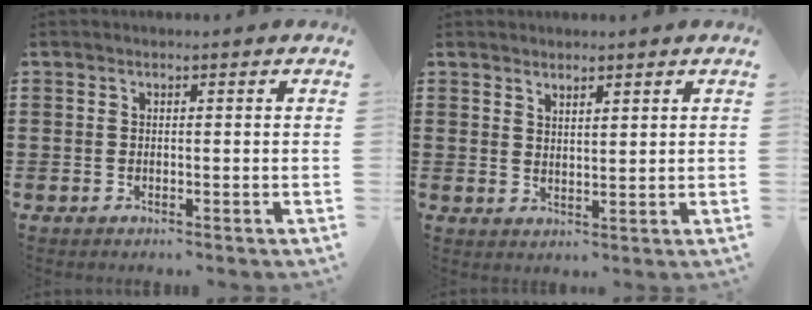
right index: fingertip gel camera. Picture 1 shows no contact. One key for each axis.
{"total": 1.8, "fx": 1.8, "fy": 0.4, "fz": 0.2, "tx": -0.007, "ty": 0.004, "tz": 0.034}